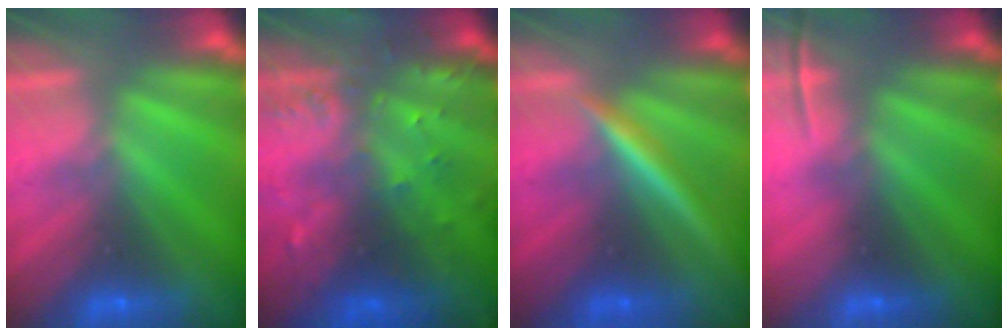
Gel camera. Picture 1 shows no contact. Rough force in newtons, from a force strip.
{"total": 5.8}
{"total": 4.8}
{"total": 1.7}